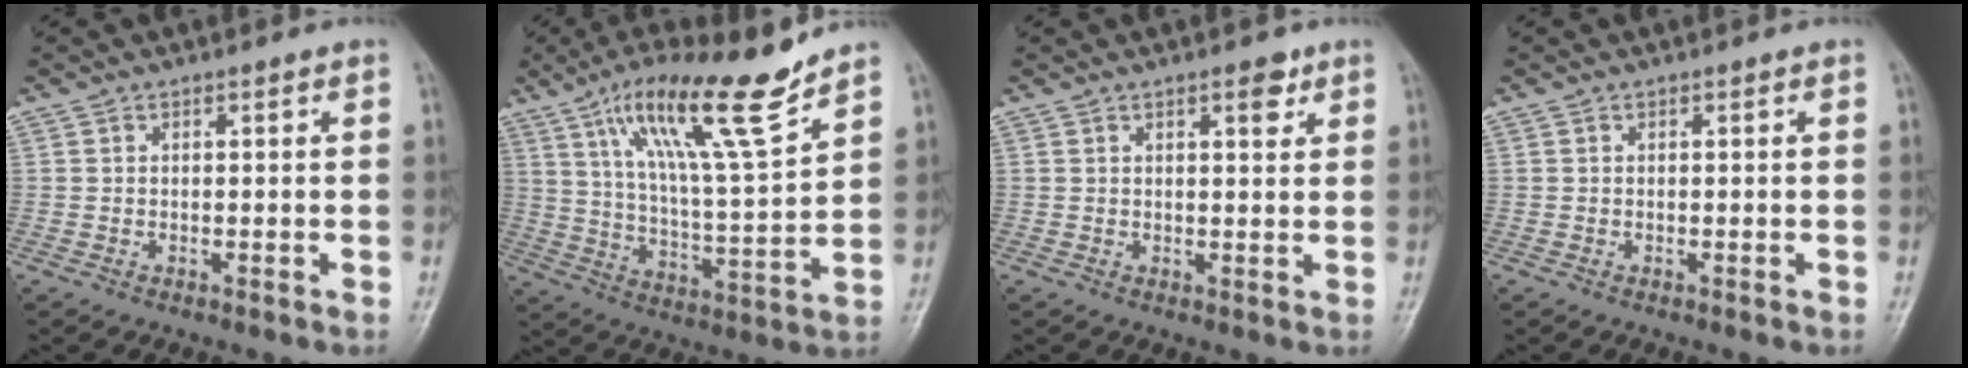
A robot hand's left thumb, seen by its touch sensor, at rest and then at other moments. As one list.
[{"total": 17.8, "force": [11.8, 2.4, 13.1], "torque": [-0.212, -0.058, 0.207]}, {"total": 3.2, "force": [1.9, 1.3, 2.3], "torque": [-0.020, -0.007, 0.025]}, {"total": 0.0}]